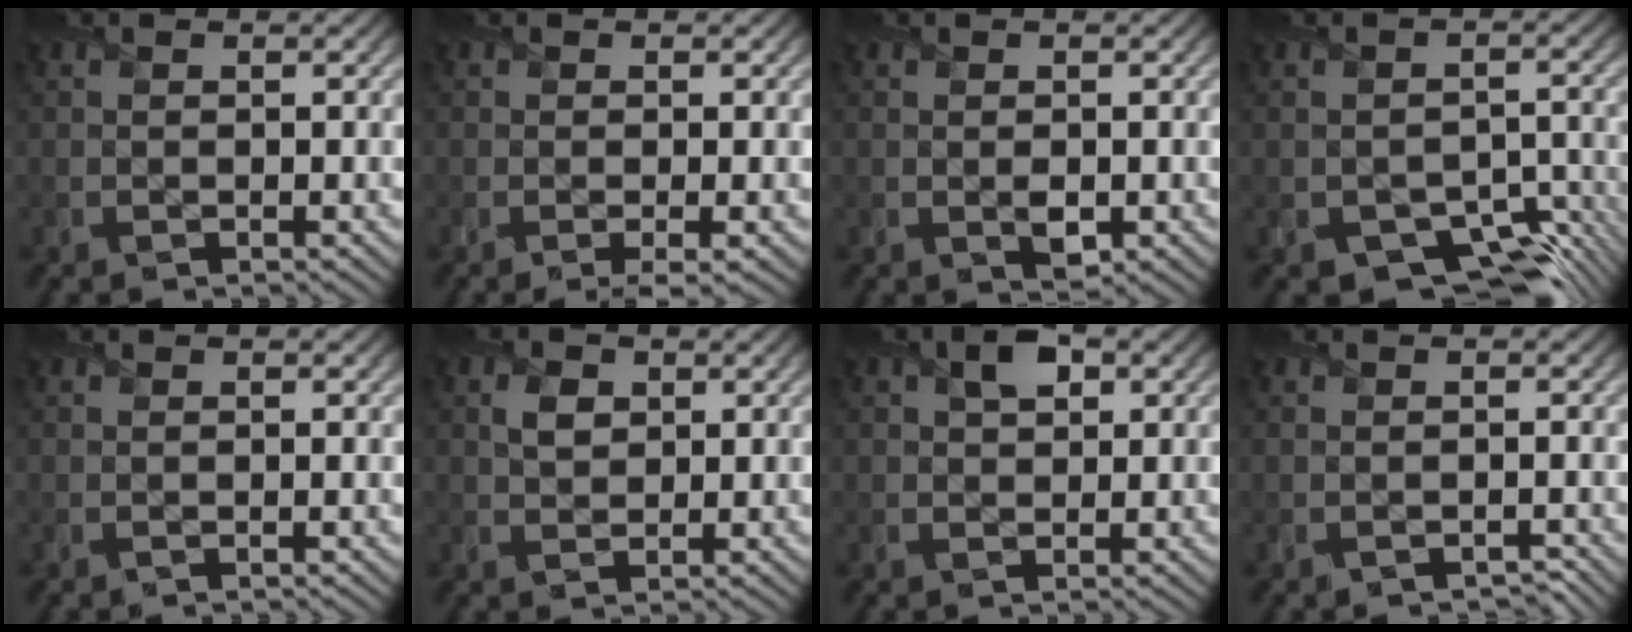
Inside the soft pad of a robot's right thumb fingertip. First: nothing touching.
{"total": 1.5, "force": [-0.4, 0.3, 1.4], "torque": [-0.029, -0.007, -0.013]}
{"total": 1.7, "force": [-0.2, 1.2, 1.1], "torque": [-0.021, -0.009, -0.001]}
{"total": 7.1, "force": [-4.3, 4.1, 3.9], "torque": [-0.051, -0.017, -0.066]}
{"total": 0.0}
{"total": 2.6, "force": [0.9, 2.0, 1.4], "torque": [-0.033, -0.002, 0.013]}
{"total": 3.3, "force": [1.4, 2.1, 2.2], "torque": [-0.040, 0.007, 0.020]}
{"total": 1.3, "force": [-1.0, 0.7, 0.4], "torque": [-0.007, -0.008, -0.018]}